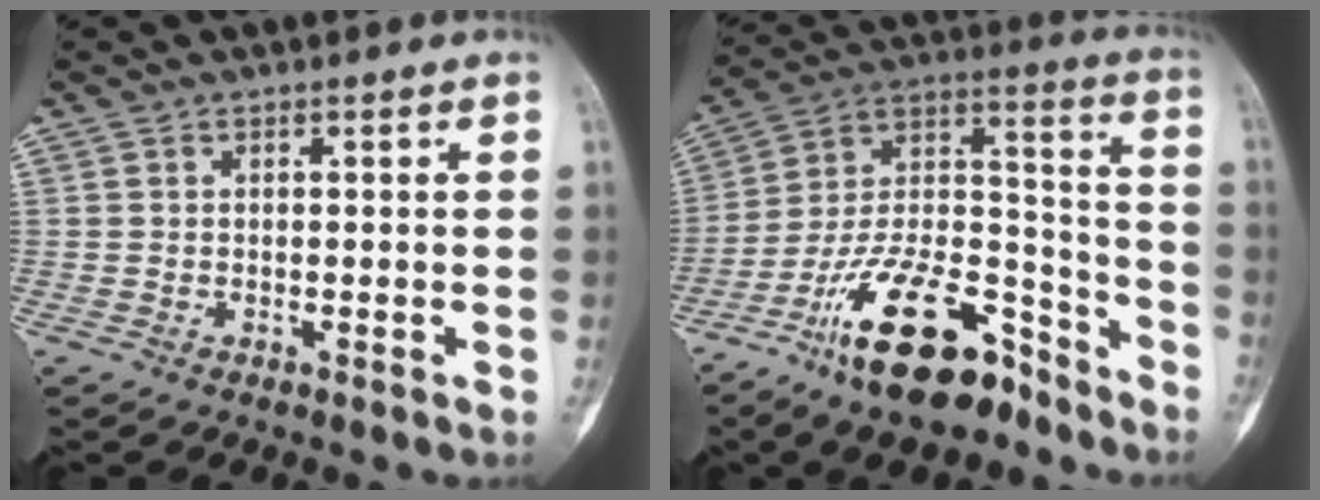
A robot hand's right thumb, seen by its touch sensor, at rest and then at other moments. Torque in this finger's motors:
{"motor_torque": [0.78, 0.57, 1.50, -1.29, 0.41]}